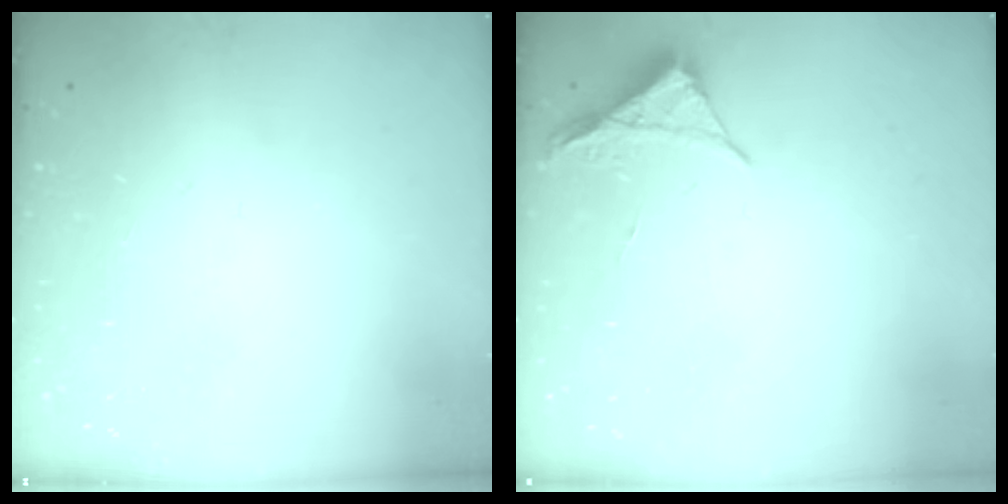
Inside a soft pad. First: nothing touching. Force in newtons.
{"total": 3.9, "press": 3.8, "slide": 0.5}